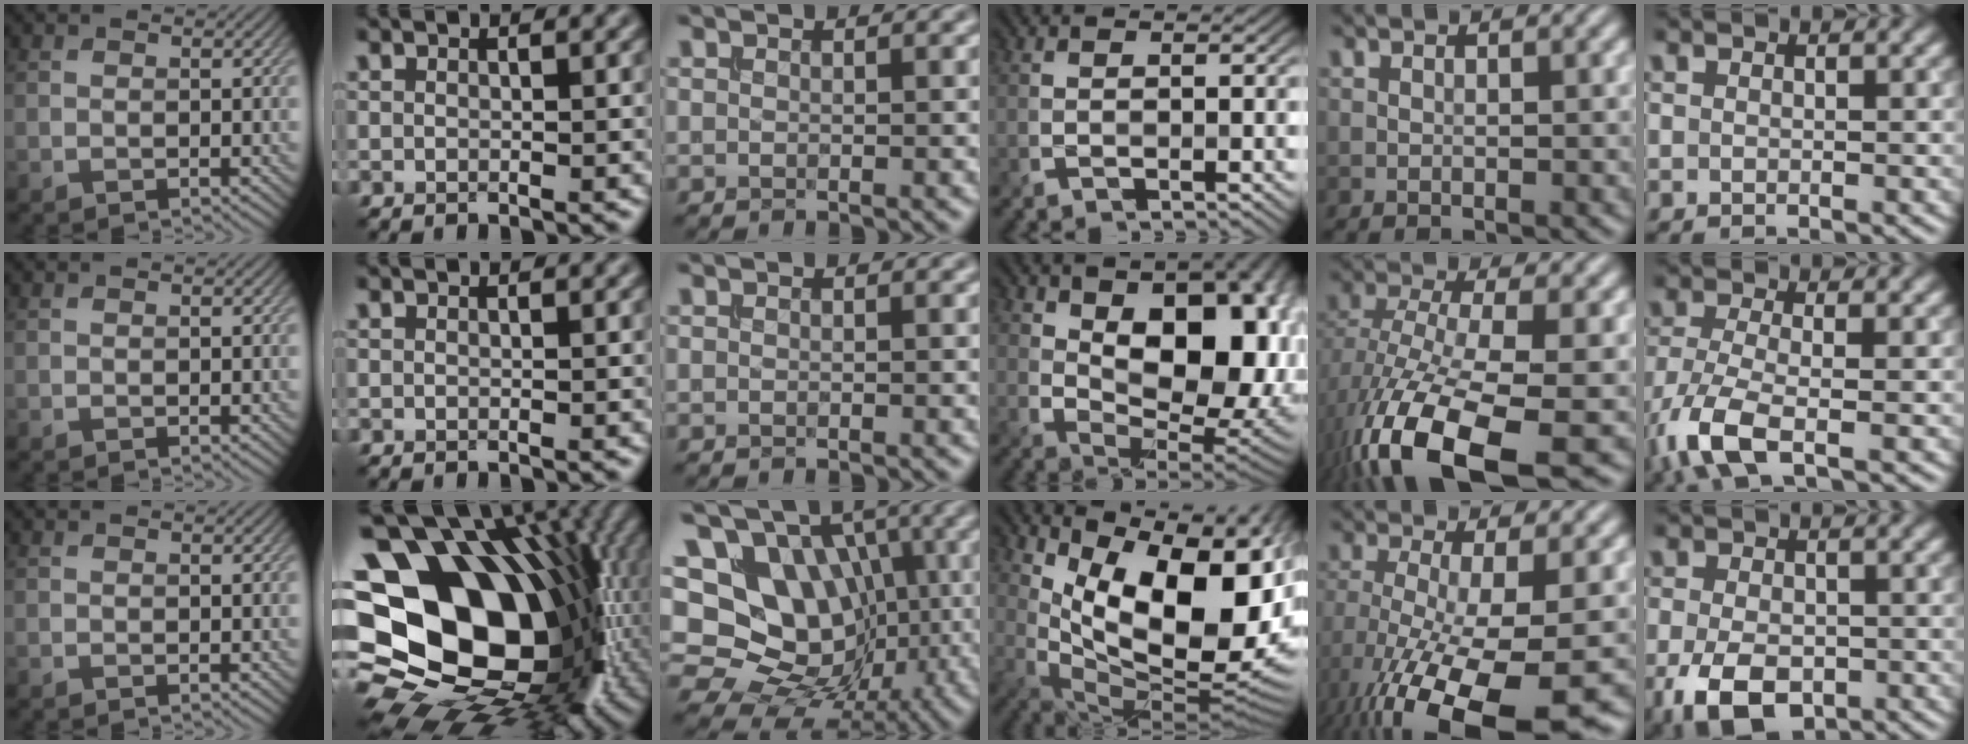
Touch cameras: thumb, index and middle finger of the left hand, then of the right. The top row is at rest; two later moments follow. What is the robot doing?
{"motion": "insert", "object": "drawer"}